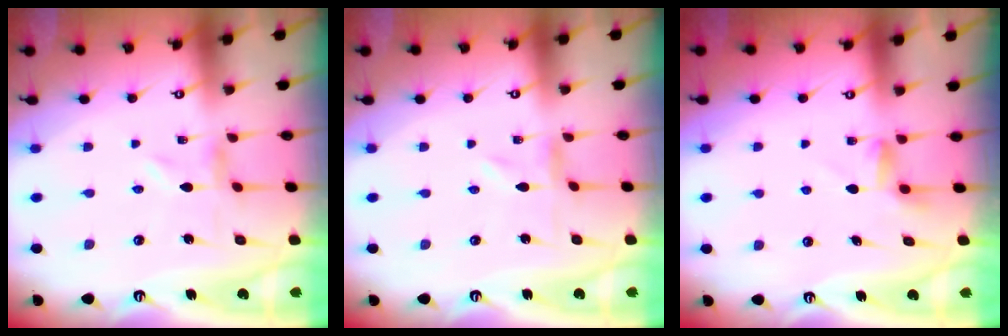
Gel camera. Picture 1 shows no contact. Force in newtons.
{"total": 0.0}
{"total": 2.6, "press": 2.6, "slide": 0.4}